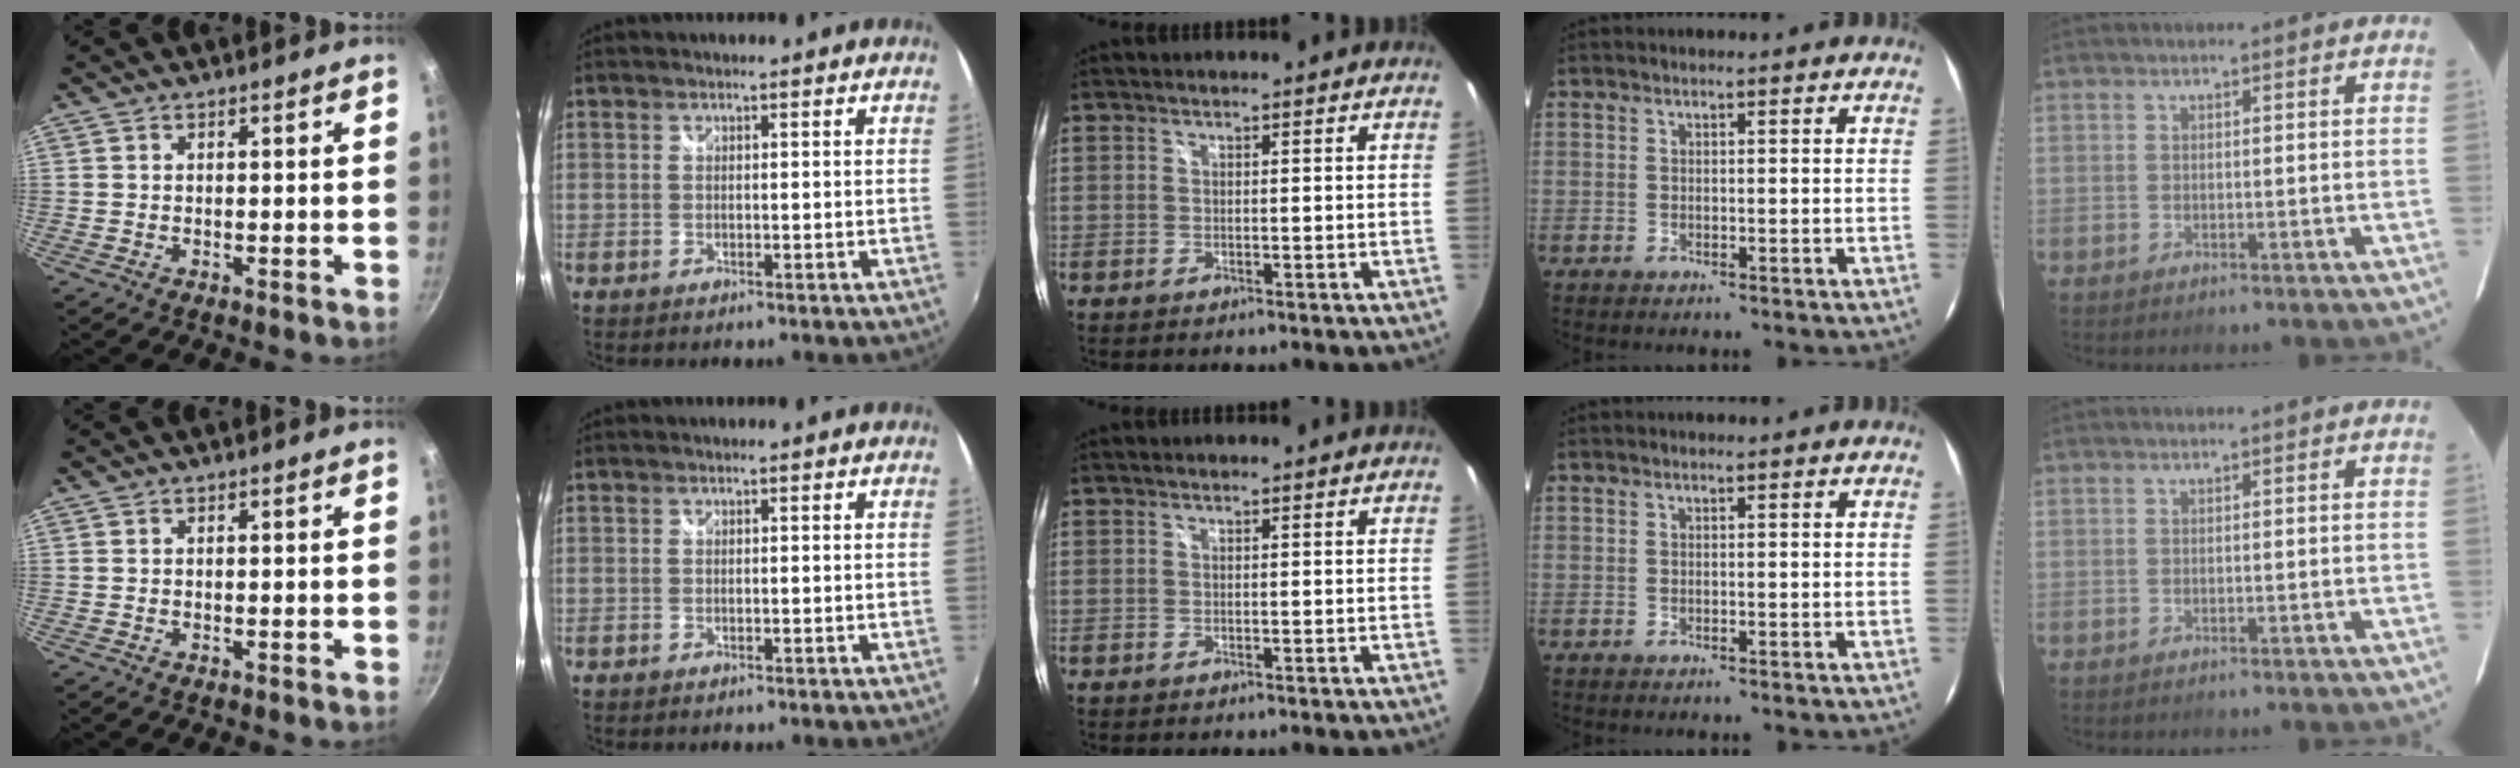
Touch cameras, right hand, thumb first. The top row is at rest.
{}